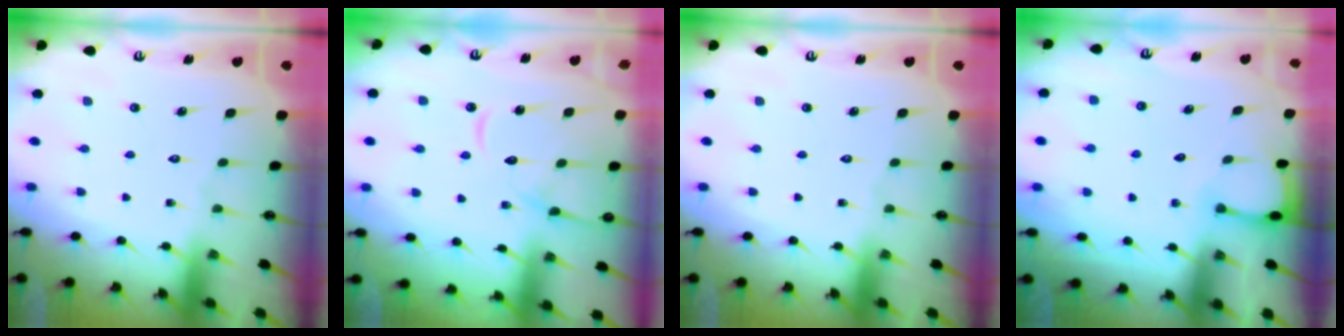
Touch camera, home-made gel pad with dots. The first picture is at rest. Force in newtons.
{"total": 12.7, "press": 12.7, "slide": 1.2}
{"total": 0.0}
{"total": 2.7, "press": 2.7, "slide": 0.4}